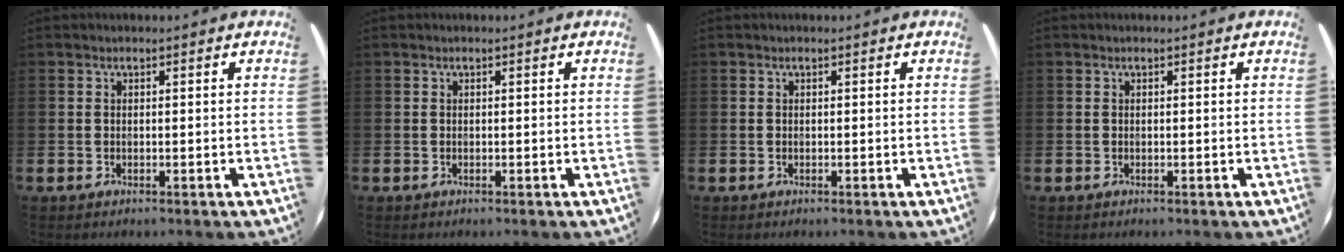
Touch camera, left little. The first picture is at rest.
{"total": 0.0}
{"total": 0.0}
{"total": 0.0}